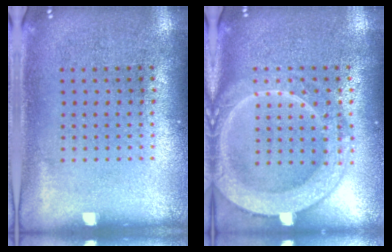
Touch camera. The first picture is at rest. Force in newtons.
{"total": 4.1, "press": 4.1, "slide": 0.6}